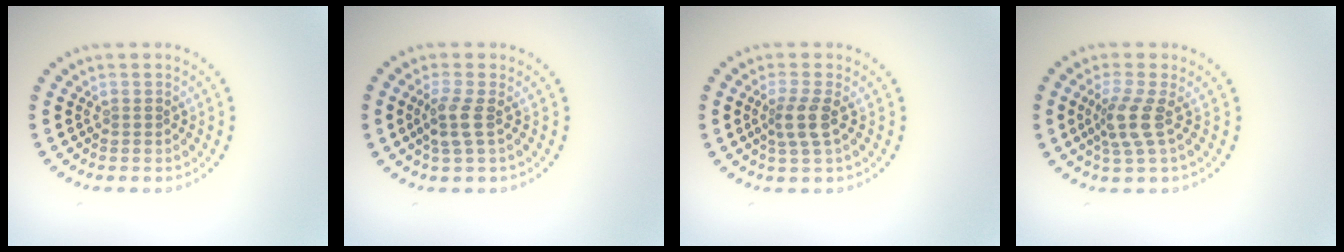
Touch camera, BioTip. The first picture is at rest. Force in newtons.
{"total": 2.0, "press": 1.7, "slide": 1.1}
{"total": 2.5, "press": 1.9, "slide": 1.6}
{"total": 2.8, "press": 2.2, "slide": 1.8}